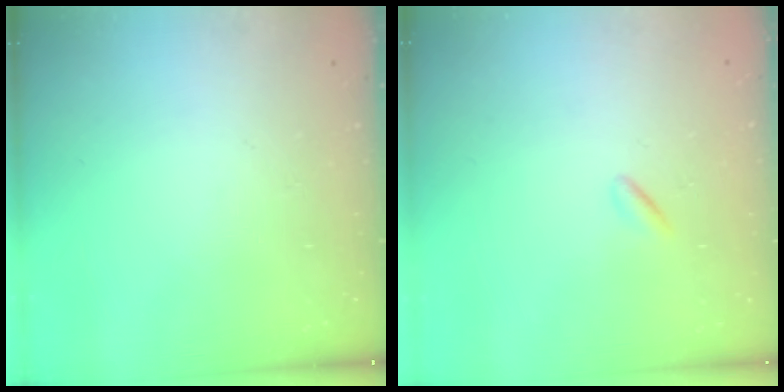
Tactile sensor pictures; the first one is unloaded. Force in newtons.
{"total": 0.5, "press": 0.4, "slide": 0.4}